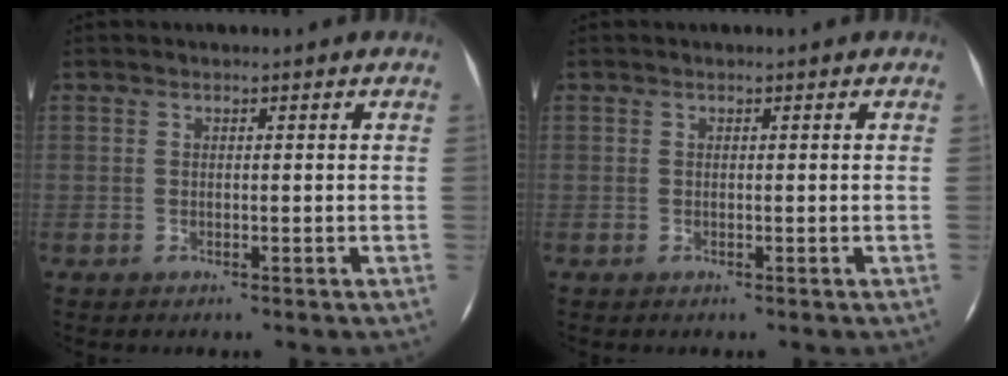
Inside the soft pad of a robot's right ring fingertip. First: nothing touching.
{"total": 0.0}